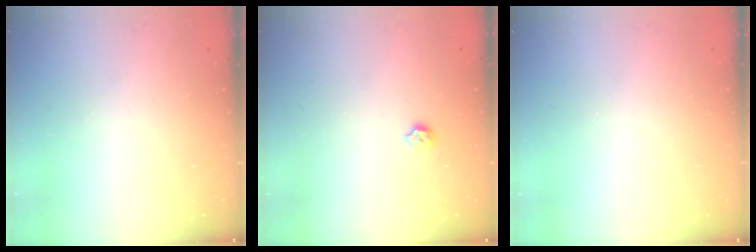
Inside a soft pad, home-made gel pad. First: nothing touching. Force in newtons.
{"total": 3.7, "press": 3.6, "slide": 0.6}
{"total": 0.0}